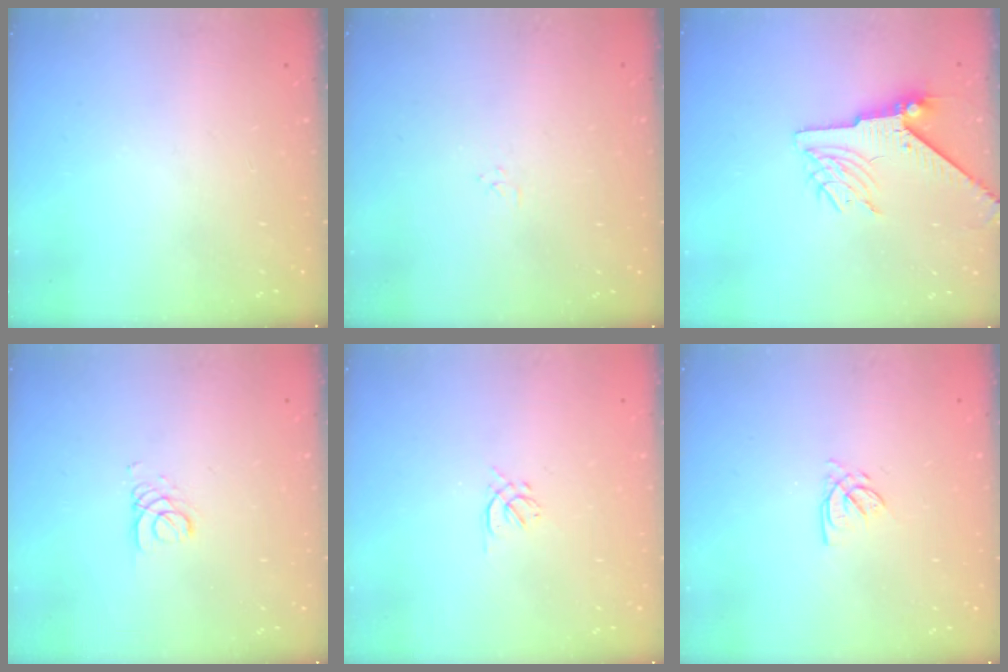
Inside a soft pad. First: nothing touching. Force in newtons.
{"total": 2.9, "press": 2.9, "slide": 0.3}
{"total": 7.2, "press": 7.2, "slide": 1.0}
{"total": 2.7, "press": 2.7, "slide": 0.3}
{"total": 1.6, "press": 1.5, "slide": 0.6}
{"total": 2.5, "press": 2.5, "slide": 0.3}